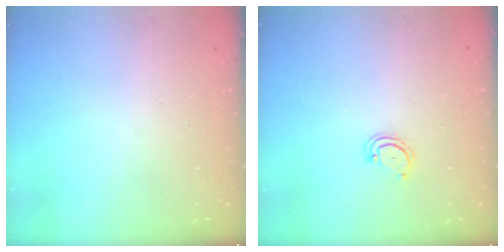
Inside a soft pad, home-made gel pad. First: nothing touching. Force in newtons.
{"total": 2.5, "press": 2.5, "slide": 0.2}